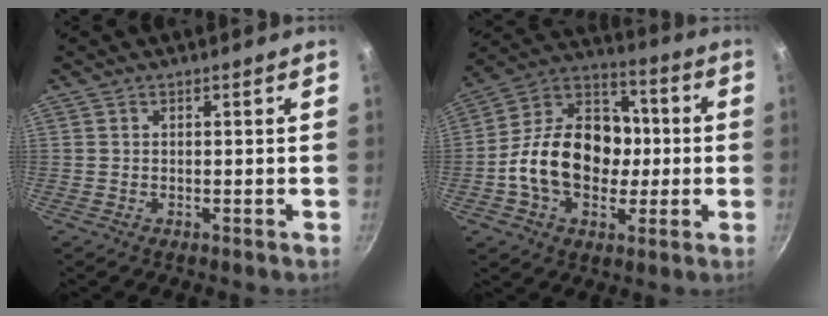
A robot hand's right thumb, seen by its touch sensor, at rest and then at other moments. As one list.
[{"total": 20.3, "force": [-1.8, 15.0, 13.6], "torque": [-0.194, 0.040, -0.046]}]